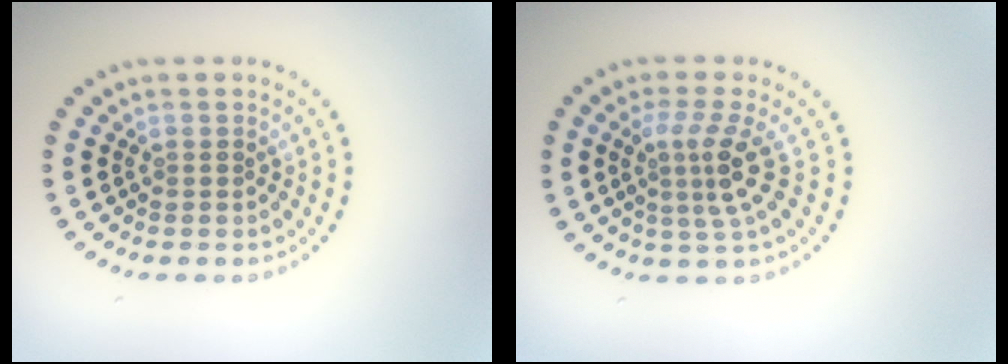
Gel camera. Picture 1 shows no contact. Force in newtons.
{"total": 3.5, "press": 2.4, "slide": 2.5}